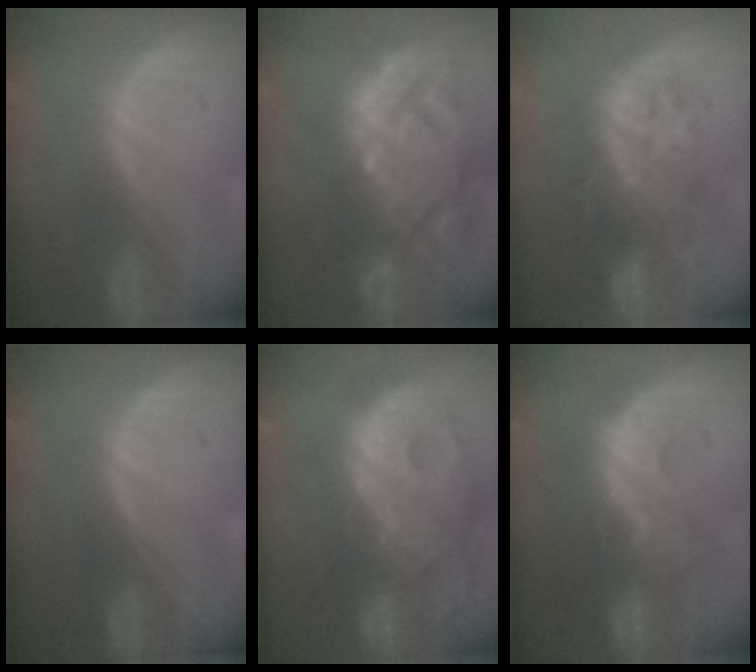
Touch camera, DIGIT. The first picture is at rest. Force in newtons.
{"total": 14.6, "press": 12.5, "slide": 7.5}
{"total": 8.1, "press": 8.1, "slide": 0.8}
{"total": 0.0}
{"total": 14.1, "press": 12.2, "slide": 7.1}
{"total": 9.4, "press": 9.2, "slide": 2.0}